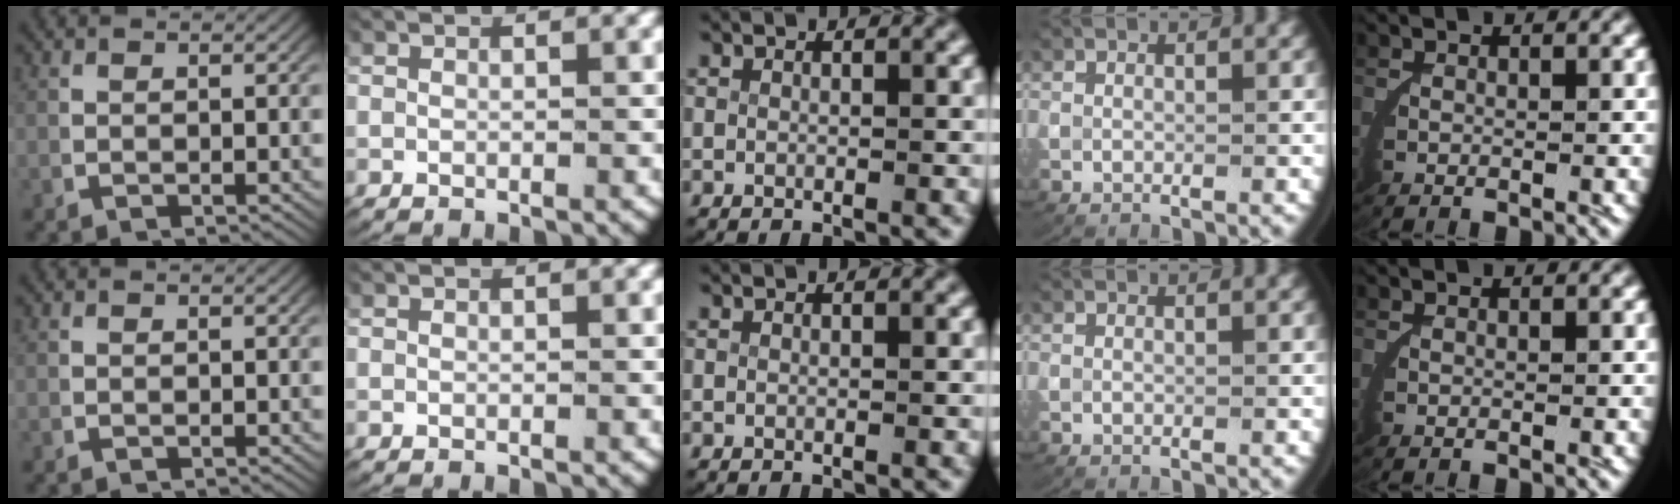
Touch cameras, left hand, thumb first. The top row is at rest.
{}